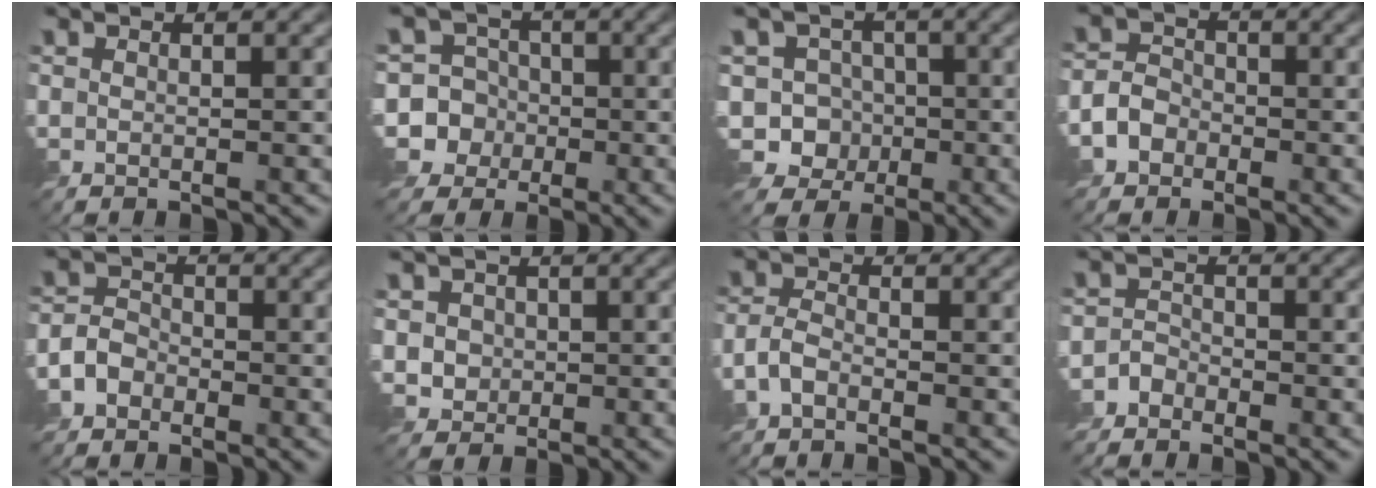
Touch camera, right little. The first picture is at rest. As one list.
[{"total": 9.8, "force": [-3.1, 9.2, 1.1], "torque": [-0.036, -0.003, -0.076]}, {"total": 7.1, "force": [-2.0, 6.6, 1.7], "torque": [-0.022, 0.006, -0.060]}, {"total": 2.7, "force": [-1.5, 2.1, 1.0], "torque": [-0.016, 0.004, -0.035]}, {"total": 2.6, "force": [-1.6, 1.8, 0.9], "torque": [-0.019, 0.004, -0.042]}, {"total": 2.2, "force": [0.3, 2.0, 0.7], "torque": [-0.008, 0.003, 0.015]}, {"total": 2.0, "force": [-1.3, 0.9, 1.3], "torque": [-0.030, 0.003, -0.036]}, {"total": 2.2, "force": [-1.9, 1.0, 0.4], "torque": [-0.013, 0.003, -0.048]}]